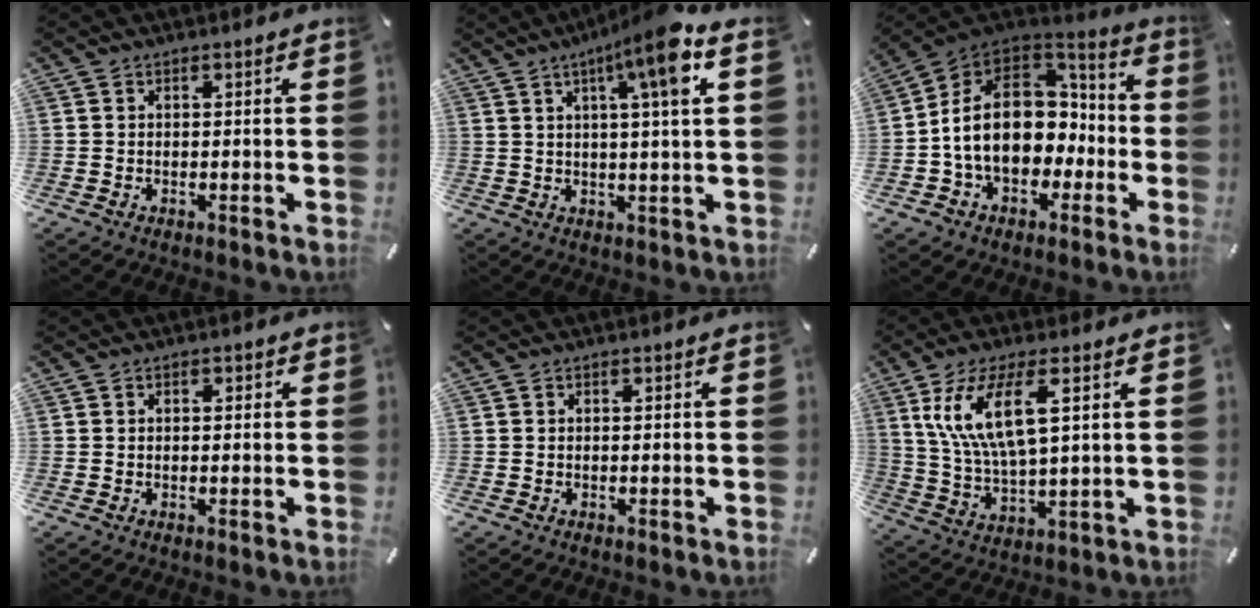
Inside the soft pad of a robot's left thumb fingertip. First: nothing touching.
{"total": 12.1, "force": [5.1, 1.0, 10.9], "torque": [-0.181, -0.013, 0.077]}
{"total": 17.4, "force": [-1.3, 13.9, 10.4], "torque": [-0.192, 0.003, -0.015]}
{"total": 0.7, "force": [0.1, 0.6, 0.4], "torque": [-0.009, 0.004, 0.001]}
{"total": 0.0}
{"total": 12.7, "force": [5.3, 4.3, 10.7], "torque": [-0.235, 0.001, 0.093]}